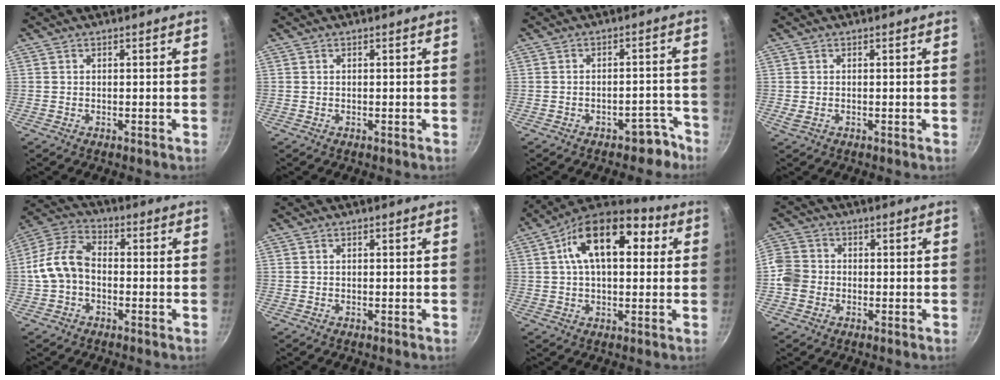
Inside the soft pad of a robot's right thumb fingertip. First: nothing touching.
{"total": 0.0}
{"total": 4.9, "force": [-3.6, 2.6, 2.0], "torque": [0.009, 0.056, -0.025]}
{"total": 1.2, "force": [-0.2, 0.5, 1.0], "torque": [-0.021, -0.003, -0.002]}
{"total": 9.7, "force": [-1.4, 6.8, 6.9], "torque": [-0.121, 0.036, -0.042]}
{"total": 0.0}
{"total": 17.3, "force": [4.5, 9.8, 13.6], "torque": [-0.189, 0.020, 0.053]}
{"total": 5.8, "force": [-1.4, 5.1, 2.3], "torque": [-0.032, 0.016, -0.042]}